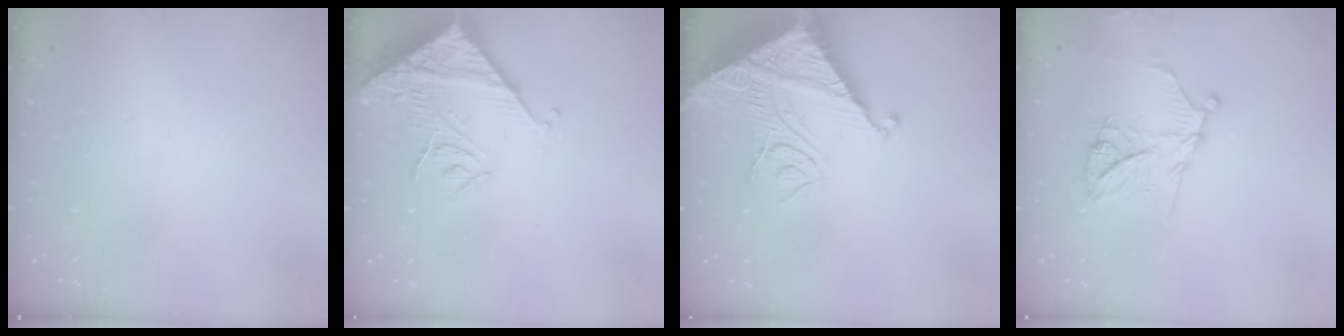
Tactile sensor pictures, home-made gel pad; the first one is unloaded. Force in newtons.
{"total": 13.2, "press": 13.1, "slide": 1.7}
{"total": 17.4, "press": 17.3, "slide": 2.1}
{"total": 13.8, "press": 13.7, "slide": 0.8}